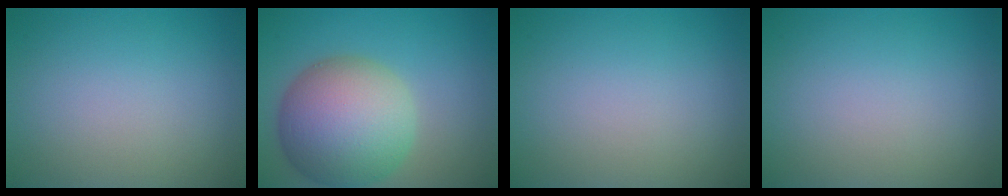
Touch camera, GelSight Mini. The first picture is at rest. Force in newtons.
{"total": 10.4, "press": 10.4, "slide": 0.5}
{"total": 0.0}
{"total": 0.0}